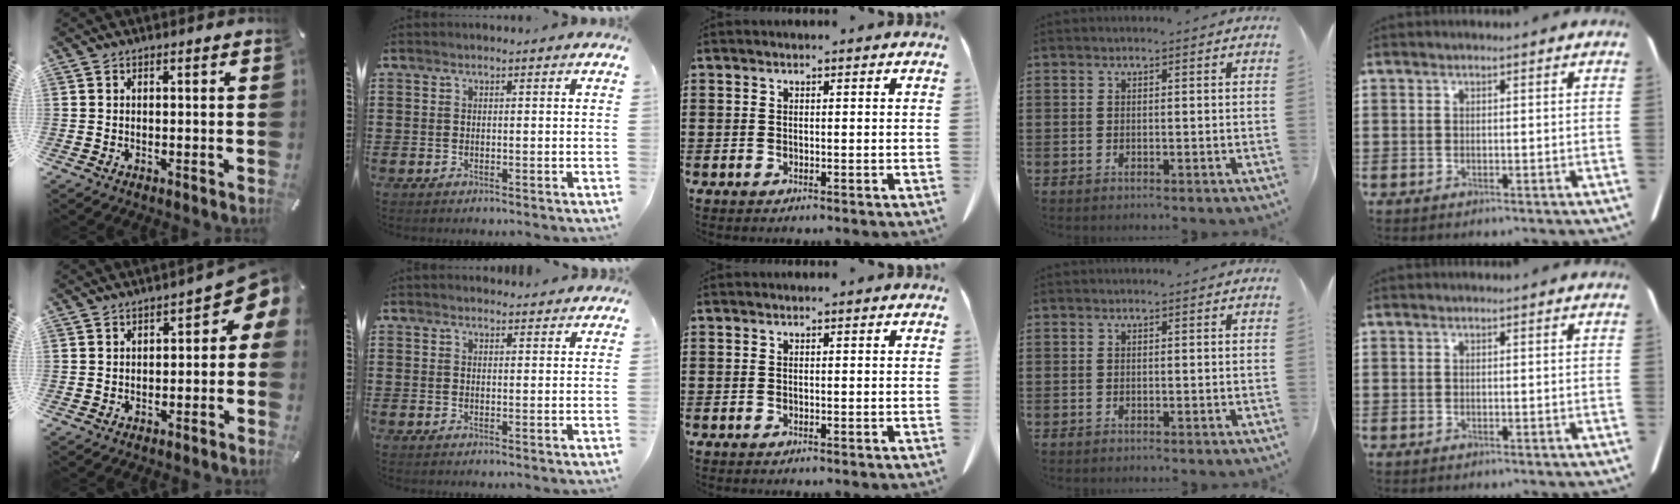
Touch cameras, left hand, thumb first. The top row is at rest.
{"thumb": {"total": 5.1, "force": [0.3, 3.2, 4.0], "torque": [-0.055, -0.007, -0.003]}, "index": {"total": 1.6, "force": [1.5, 0.3, -0.1], "torque": [-0.002, 0.003, 0.031]}}